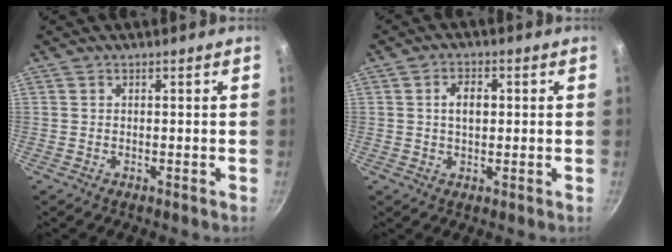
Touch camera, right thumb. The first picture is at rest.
{"total": 4.3, "force": [0.6, 2.7, 3.3], "torque": [-0.044, 0.008, 0.007]}